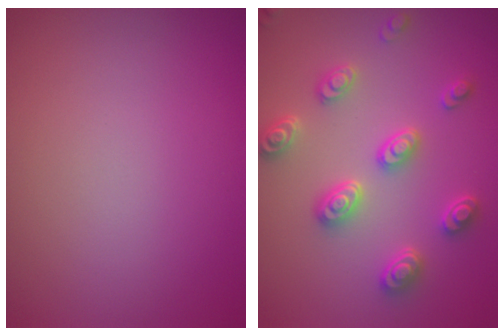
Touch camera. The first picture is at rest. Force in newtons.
{"total": 3.8, "press": 3.7, "slide": 1.0}